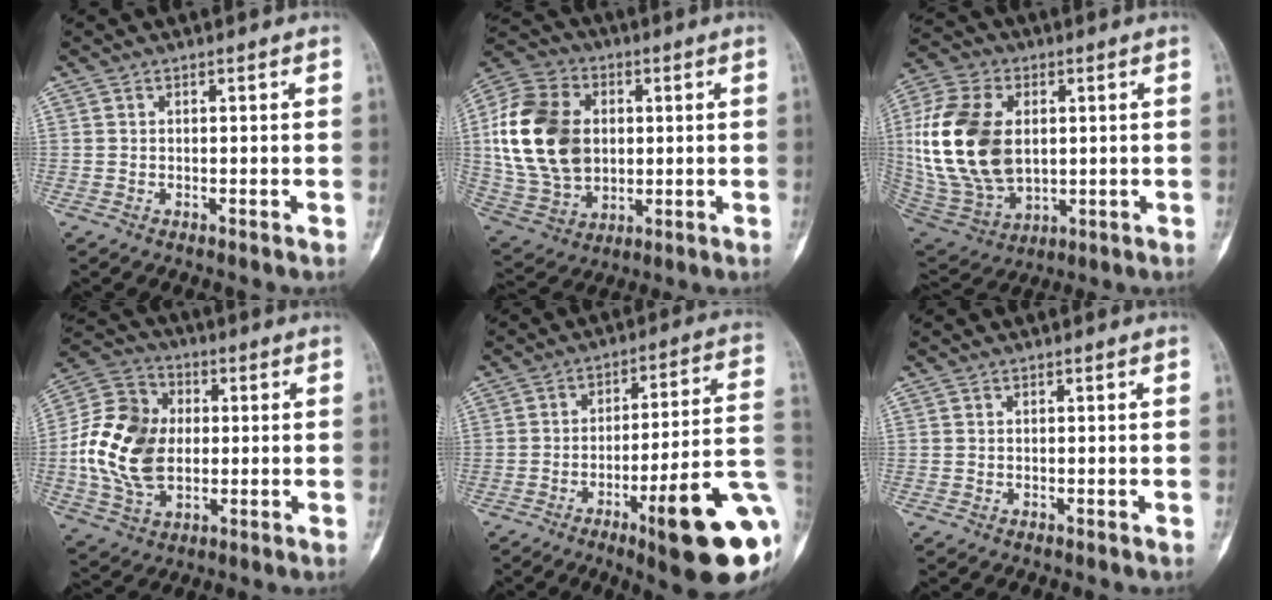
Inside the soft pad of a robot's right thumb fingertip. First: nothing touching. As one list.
[{"total": 20.4, "force": [2.3, 15.0, 13.7], "torque": [-0.251, 0.004, 0.049]}, {"total": 21.7, "force": [2.2, 14.2, 16.2], "torque": [-0.330, -0.011, 0.054]}, {"total": 17.3, "force": [0.0, 12.2, 12.3], "torque": [-0.223, 0.011, -0.001]}, {"total": 21.0, "force": [-7.5, 3.6, 19.3], "torque": [-0.213, 0.028, -0.099]}, {"total": 0.0}]